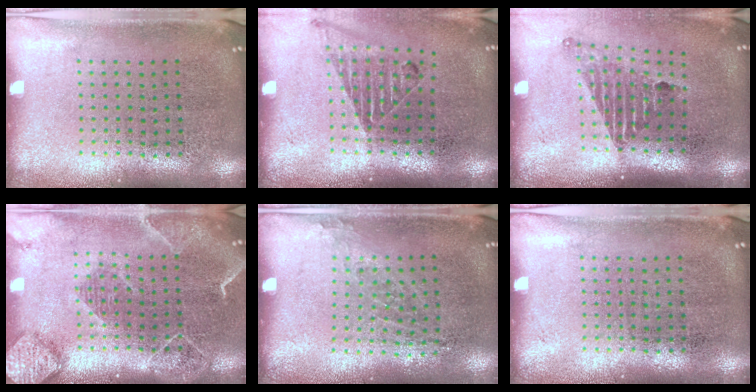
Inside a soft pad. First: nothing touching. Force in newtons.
{"total": 1.2, "press": 1.1, "slide": 0.3}
{"total": 1.6, "press": 1.2, "slide": 1.1}
{"total": 2.2, "press": 2.0, "slide": 1.1}
{"total": 1.0, "press": 0.8, "slide": 0.6}
{"total": 0.0}